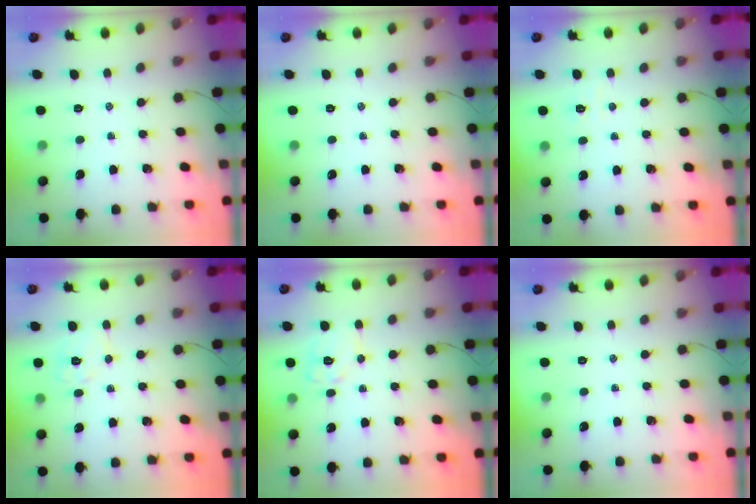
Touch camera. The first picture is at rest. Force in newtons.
{"total": 0.0}
{"total": 3.1, "press": 2.9, "slide": 1.0}
{"total": 7.3, "press": 7.3, "slide": 0.8}
{"total": 9.5, "press": 9.5, "slide": 0.3}
{"total": 0.0}